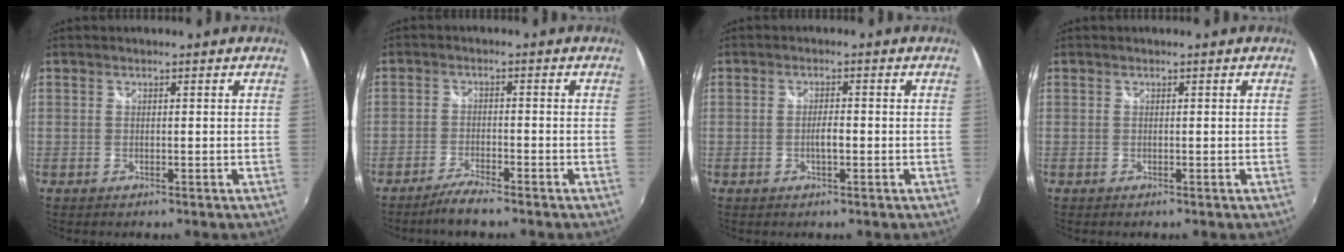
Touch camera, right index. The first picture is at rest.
{"total": 4.1, "force": [-3.5, 0.4, 2.1], "torque": [-0.063, -0.003, -0.071]}
{"total": 2.2, "force": [-0.6, 0.6, 2.0], "torque": [-0.035, -0.001, -0.011]}
{"total": 0.0}